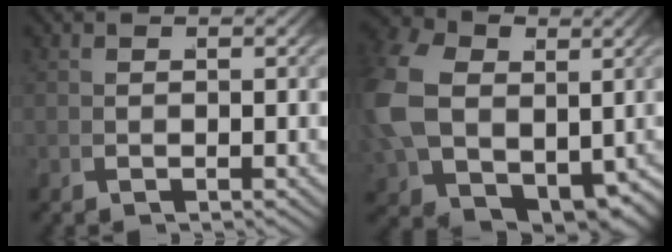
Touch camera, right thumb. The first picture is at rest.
{"total": 11.6, "force": [0.1, 8.8, 7.5], "torque": [-0.195, -0.065, 0.042]}